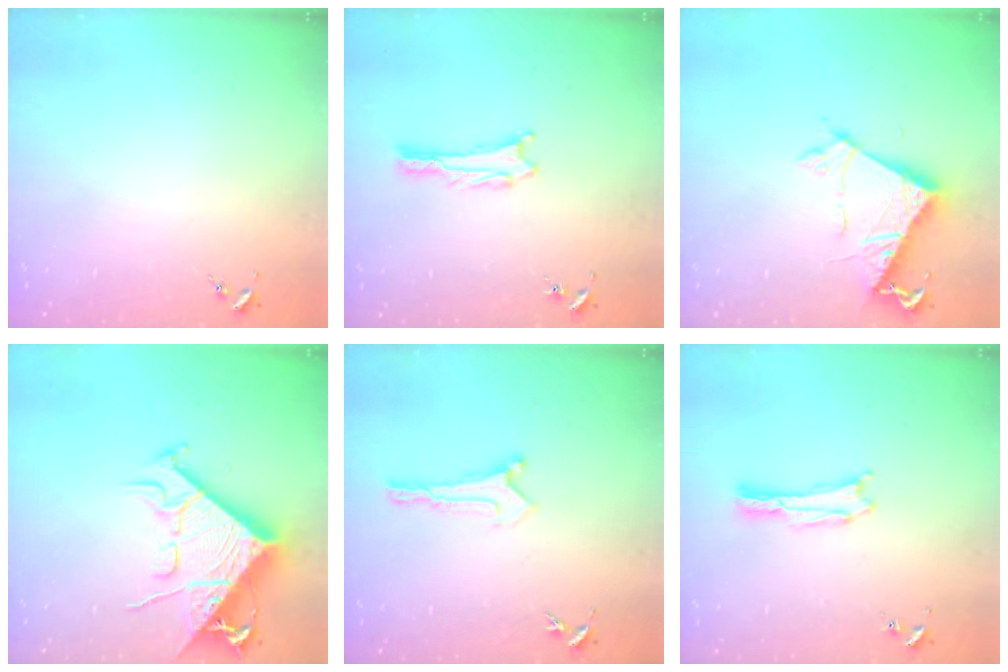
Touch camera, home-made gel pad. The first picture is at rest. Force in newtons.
{"total": 1.0, "press": 1.0, "slide": 0.1}
{"total": 7.0, "press": 6.9, "slide": 0.6}
{"total": 12.9, "press": 12.8, "slide": 1.4}
{"total": 0.0}
{"total": 0.0}